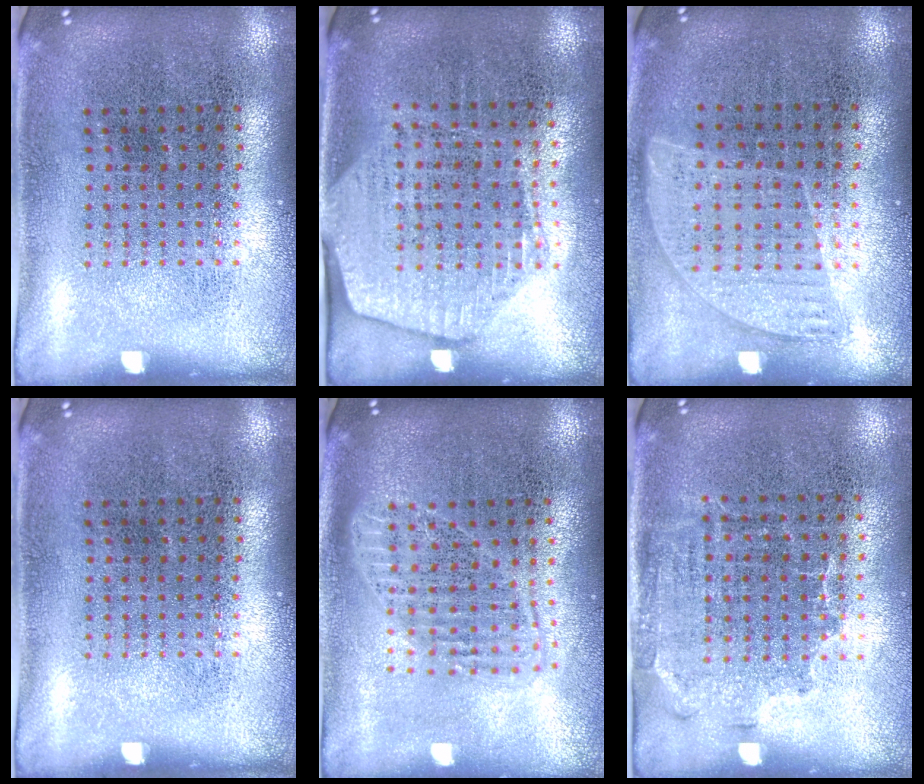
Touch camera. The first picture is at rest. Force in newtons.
{"total": 1.8, "press": 1.6, "slide": 0.8}
{"total": 0.9, "press": 0.7, "slide": 0.5}
{"total": 0.0}
{"total": 1.7, "press": 1.5, "slide": 0.9}
{"total": 1.5, "press": 1.1, "slide": 0.9}